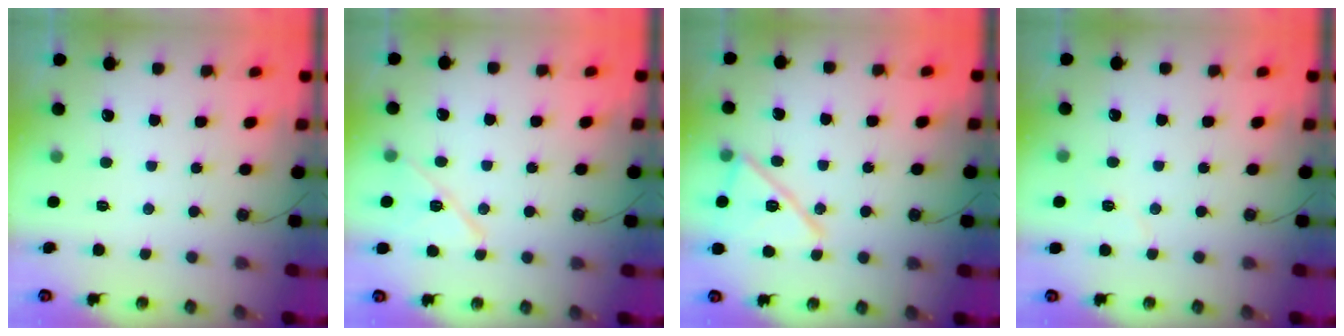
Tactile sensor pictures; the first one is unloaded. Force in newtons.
{"total": 11.1, "press": 11.0, "slide": 1.1}
{"total": 16.6, "press": 16.4, "slide": 2.6}
{"total": 4.7, "press": 4.3, "slide": 2.0}